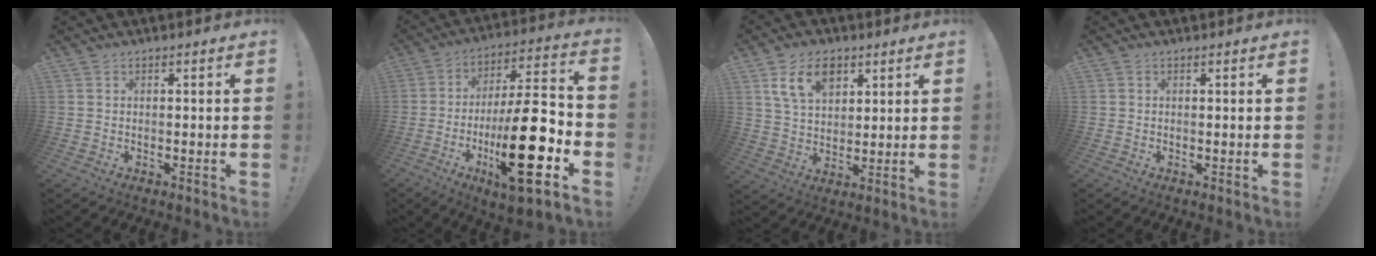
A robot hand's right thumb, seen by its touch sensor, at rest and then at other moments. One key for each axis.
{"total": 23.9, "fx": -7.2, "fy": 7.0, "fz": 21.7, "tx": -0.369, "ty": 0.034, "tz": -0.112}
{"total": 11.8, "fx": 6.4, "fy": 7.6, "fz": 6.4, "tx": -0.098, "ty": -0.021, "tz": 0.120}
{"total": 0.6, "fx": 0.4, "fy": 0.3, "fz": -0.4, "tx": 0.009, "ty": 0.000, "tz": 0.007}